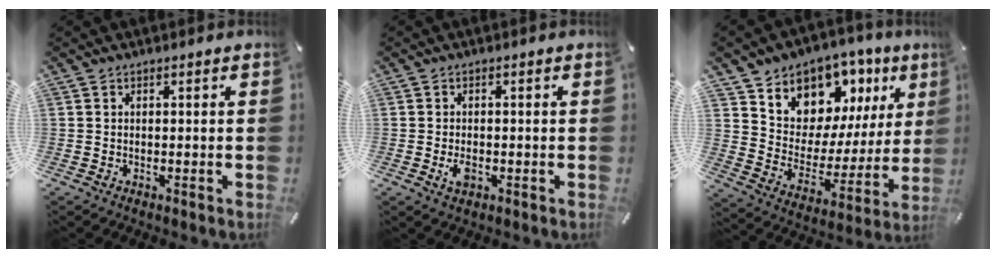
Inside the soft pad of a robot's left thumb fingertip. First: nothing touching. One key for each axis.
{"total": 2.7, "fx": -0.8, "fy": 1.6, "fz": 2.0, "tx": -0.042, "ty": -0.001, "tz": -0.014}
{"total": 9.6, "fx": 7.2, "fy": 6.3, "fz": -0.4, "tx": -0.008, "ty": -0.099, "tz": 0.130}